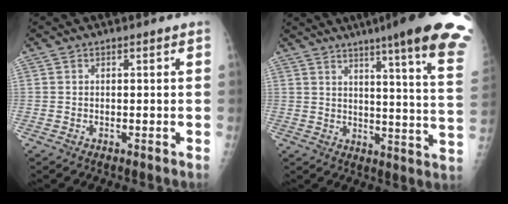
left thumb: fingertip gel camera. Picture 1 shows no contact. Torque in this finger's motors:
{"motor_torque": [2.14, -0.73, 1.28, -1.47, 0.30]}